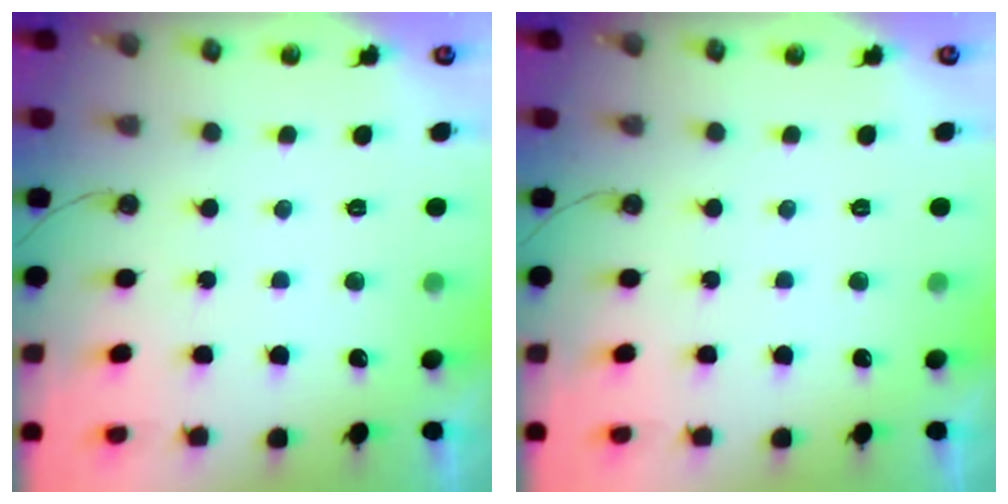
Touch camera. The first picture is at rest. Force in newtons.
{"total": 0.0}